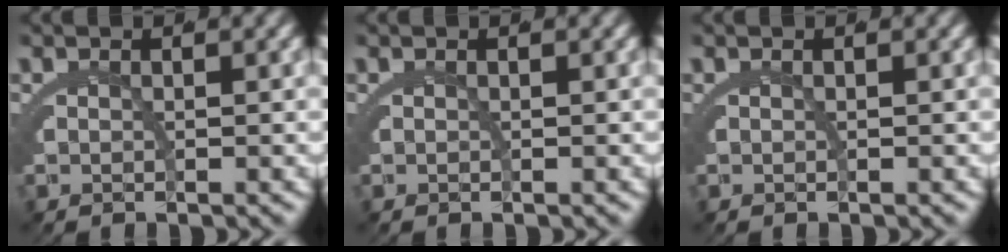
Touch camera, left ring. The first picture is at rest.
{"total": 0.0}
{"total": 0.0}